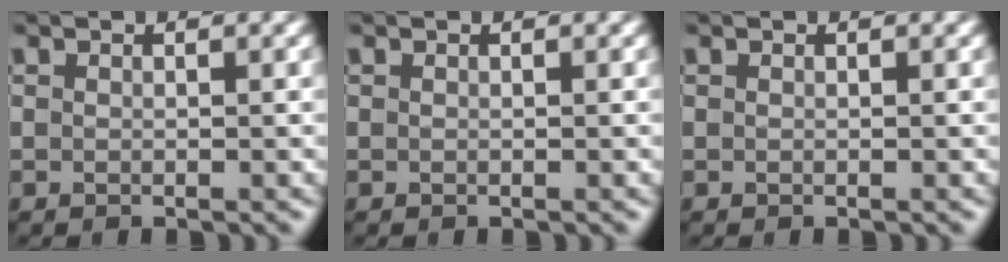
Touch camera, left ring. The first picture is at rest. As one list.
[{"total": 0.0}, {"total": 0.0}]